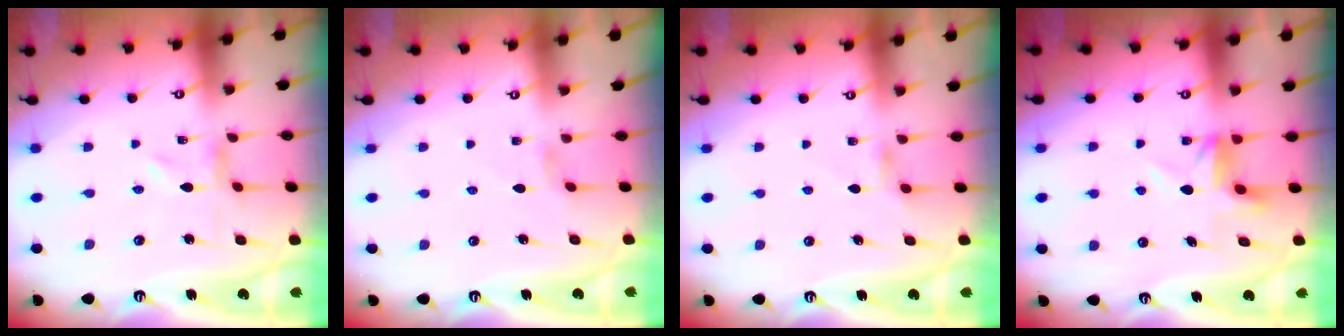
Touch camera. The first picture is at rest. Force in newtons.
{"total": 1.1, "press": 1.1, "slide": 0.3}
{"total": 2.7, "press": 2.7, "slide": 0.5}
{"total": 5.0, "press": 4.9, "slide": 0.3}